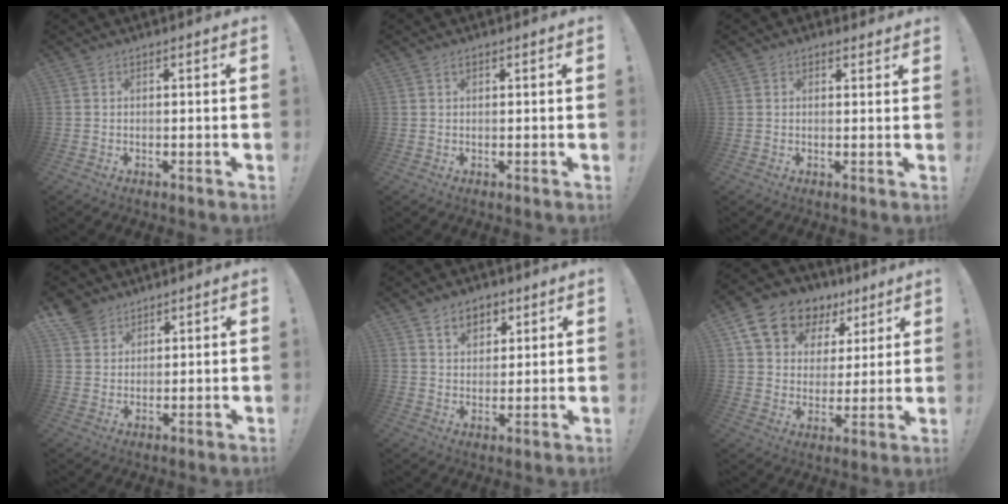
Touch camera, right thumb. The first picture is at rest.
{"total": 0.6, "force": [0.3, 0.4, 0.3], "torque": [-0.006, 0.001, 0.006]}
{"total": 1.7, "force": [1.1, 1.3, 0.1], "torque": [0.012, -0.003, 0.017]}
{"total": 5.9, "force": [4.7, 3.4, 0.9], "torque": [-0.018, -0.032, 0.091]}
{"total": 7.3, "force": [4.2, 5.5, 2.3], "torque": [-0.029, -0.027, 0.079]}
{"total": 15.5, "force": [9.6, 10.3, 6.3], "torque": [-0.104, -0.055, 0.183]}